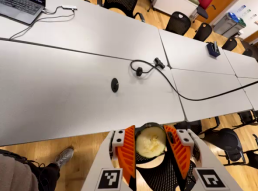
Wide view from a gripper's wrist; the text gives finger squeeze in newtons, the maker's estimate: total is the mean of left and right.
{"total": 4.7, "left": 4.9, "right": 4.5}